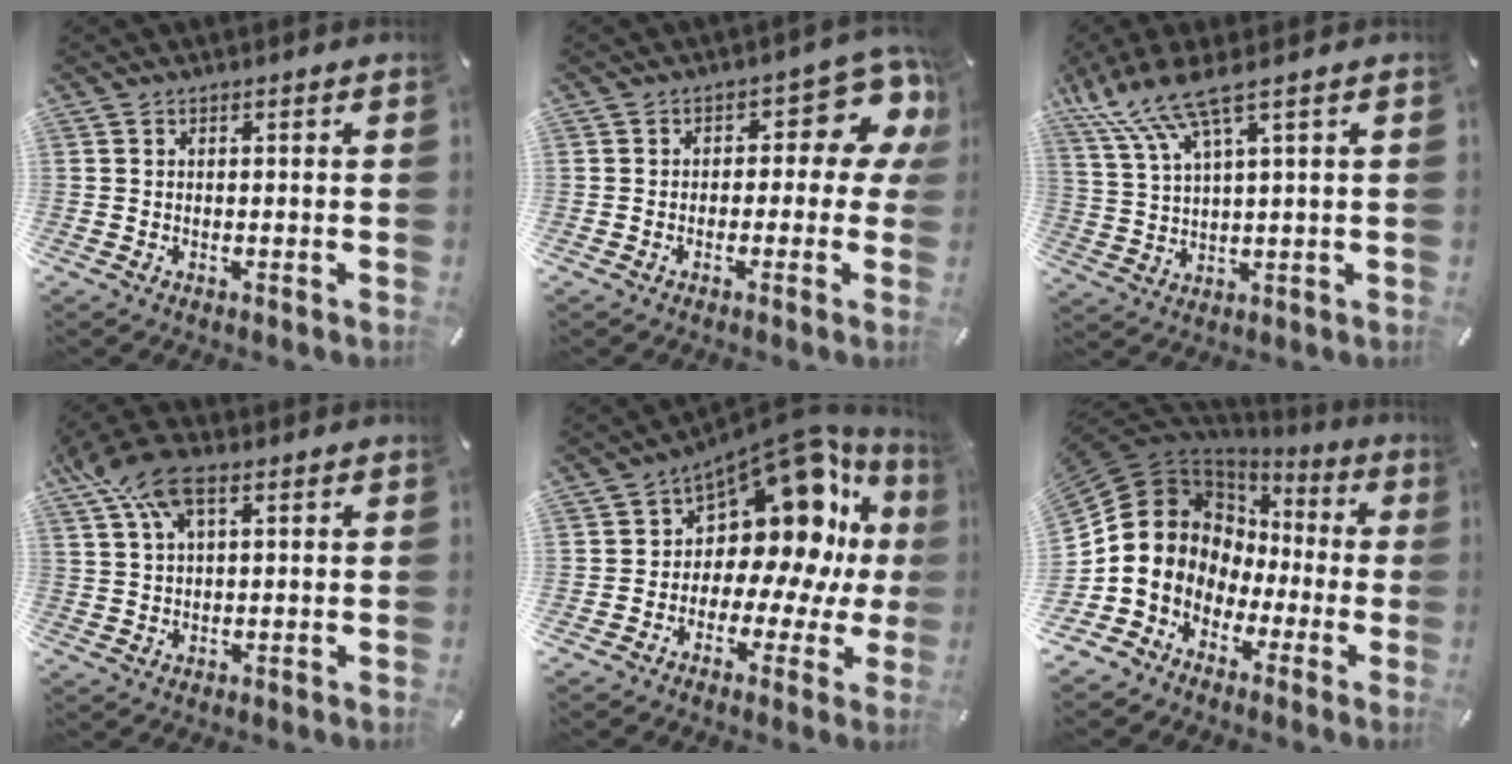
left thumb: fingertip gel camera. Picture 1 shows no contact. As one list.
[{"total": 10.5, "force": [3.4, 5.7, 8.1], "torque": [-0.096, -0.023, 0.057]}, {"total": 11.4, "force": [6.9, 3.3, 8.5], "torque": [-0.194, -0.018, 0.124]}, {"total": 10.8, "force": [5.1, 5.5, 7.7], "torque": [-0.174, -0.005, 0.093]}, {"total": 15.4, "force": [7.0, 9.4, 10.0], "torque": [-0.146, -0.083, 0.114]}, {"total": 11.0, "force": [-0.7, 10.6, 2.6], "torque": [-0.092, -0.032, -0.009]}]